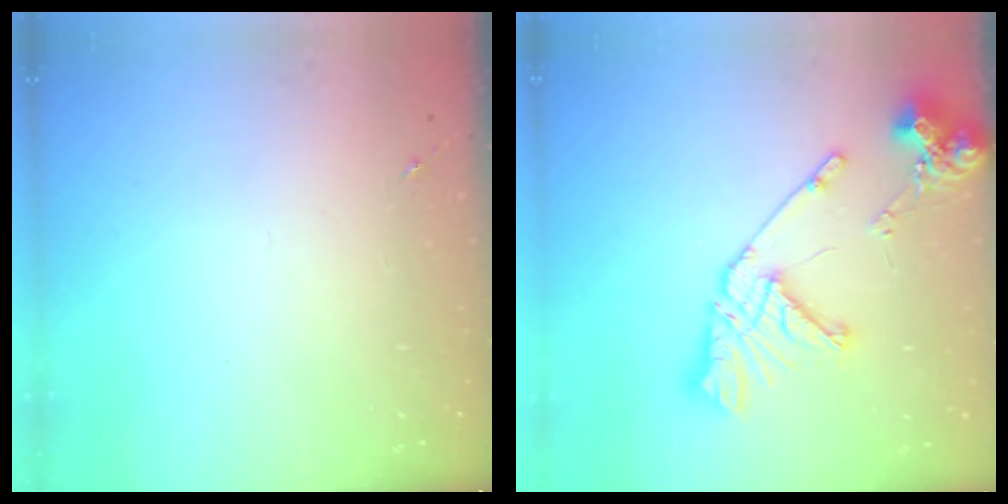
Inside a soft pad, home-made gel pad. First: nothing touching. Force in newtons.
{"total": 16.1, "press": 16.0, "slide": 2.0}